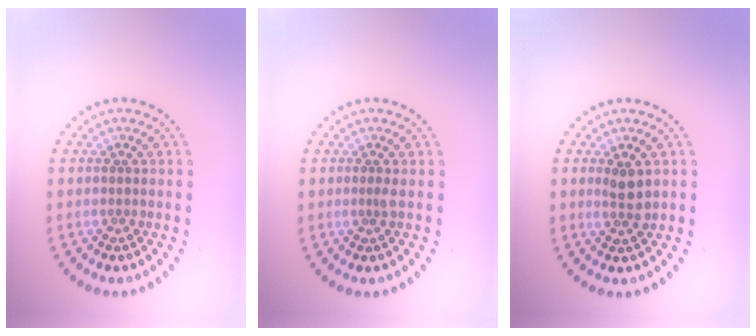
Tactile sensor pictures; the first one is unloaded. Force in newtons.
{"total": 0.5, "press": 0.4, "slide": 0.4}
{"total": 2.0, "press": 1.9, "slide": 0.7}